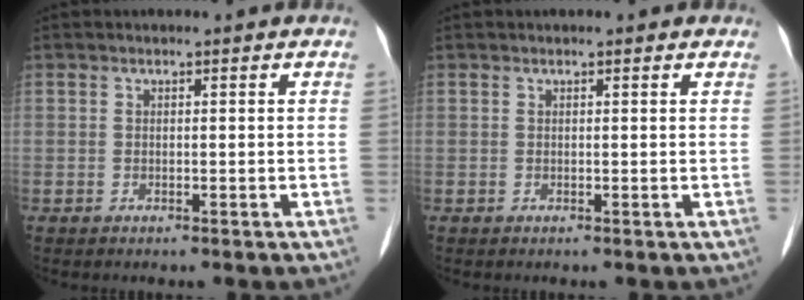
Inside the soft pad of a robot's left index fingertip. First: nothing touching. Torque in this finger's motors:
{"motor_torque": [-0.13, 0.11, -0.02, -0.01]}